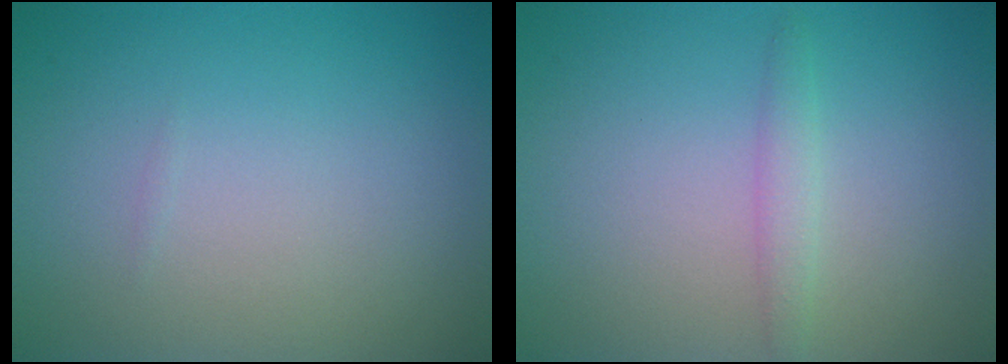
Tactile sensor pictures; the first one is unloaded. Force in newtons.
{"total": 1.3, "press": 1.3, "slide": 0.1}